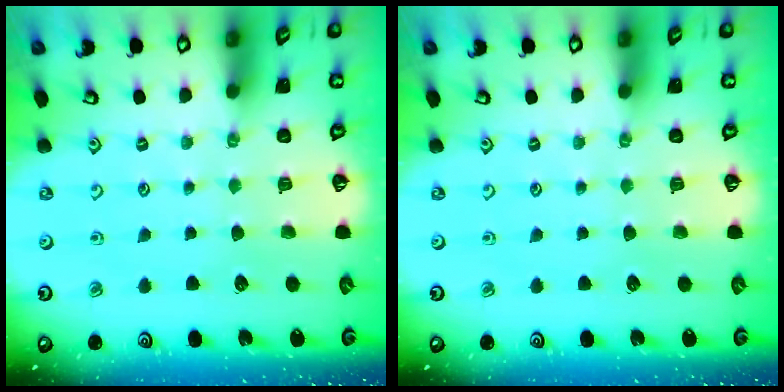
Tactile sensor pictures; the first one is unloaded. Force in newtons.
{"total": 0.0}